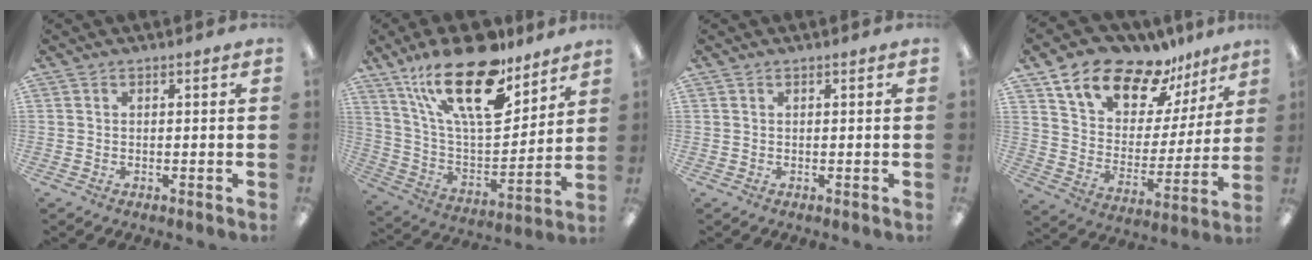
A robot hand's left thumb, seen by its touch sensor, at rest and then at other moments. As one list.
[{"total": 24.9, "force": [16.2, 9.6, 16.3], "torque": [-0.295, -0.093, 0.277]}, {"total": 0.0}, {"total": 16.8, "force": [13.4, 7.8, 6.4], "torque": [-0.122, -0.093, 0.242]}]